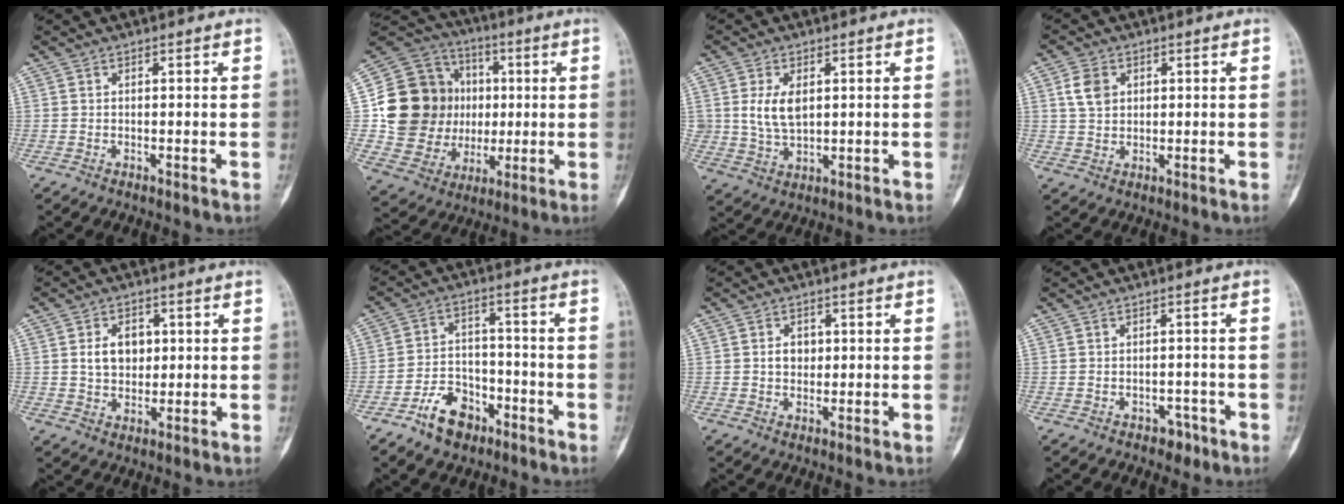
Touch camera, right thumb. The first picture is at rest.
{"total": 21.7, "force": [1.5, 18.8, 10.7], "torque": [-0.157, 0.030, 0.046]}
{"total": 6.5, "force": [1.4, 3.9, 5.0], "torque": [-0.087, -0.008, 0.036]}
{"total": 4.8, "force": [1.6, 3.7, 2.7], "torque": [-0.035, -0.001, 0.030]}
{"total": 6.6, "force": [1.2, 4.9, 4.3], "torque": [-0.048, -0.004, 0.021]}
{"total": 8.8, "force": [-5.5, 5.6, 4.1], "torque": [-0.046, 0.045, -0.096]}
{"total": 3.2, "force": [0.4, 2.5, 1.9], "torque": [-0.014, 0.003, 0.007]}
{"total": 2.7, "force": [-1.7, 1.9, 1.0], "torque": [-0.001, 0.014, -0.019]}